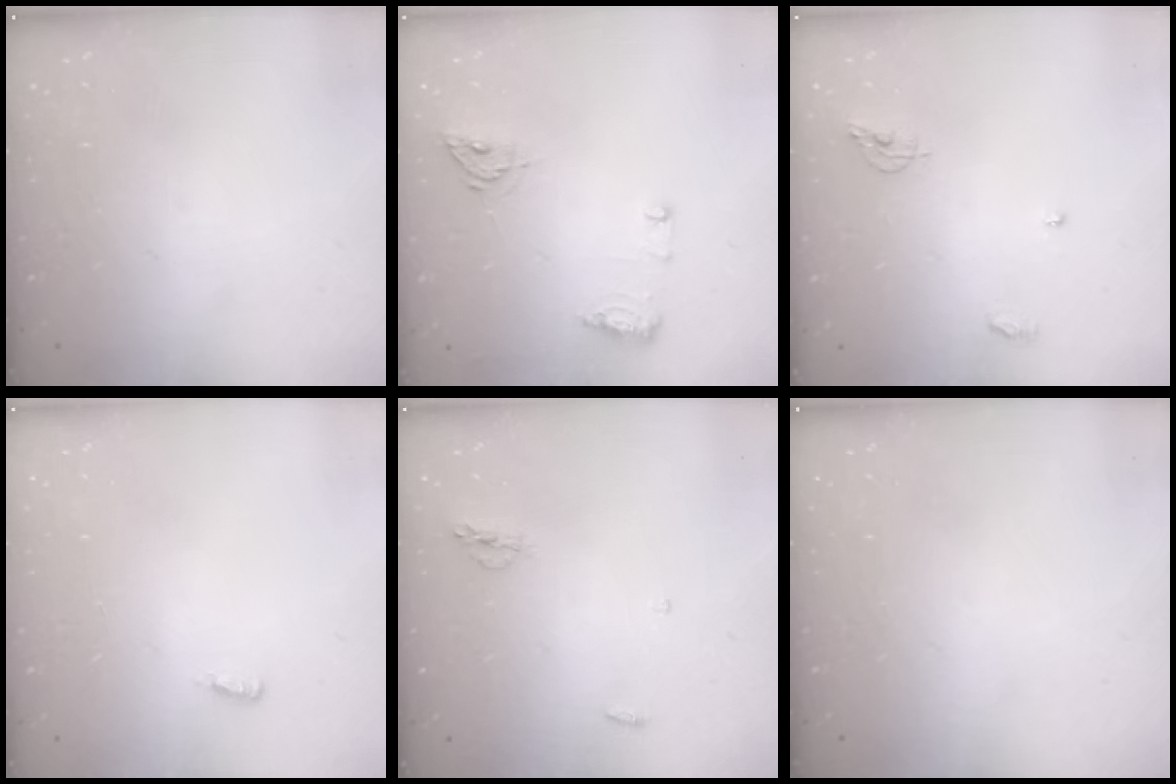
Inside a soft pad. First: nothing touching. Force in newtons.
{"total": 9.2, "press": 9.0, "slide": 2.1}
{"total": 6.3, "press": 6.3, "slide": 0.2}
{"total": 4.4, "press": 2.2, "slide": 3.9}
{"total": 4.3, "press": 4.1, "slide": 1.0}
{"total": 0.0}